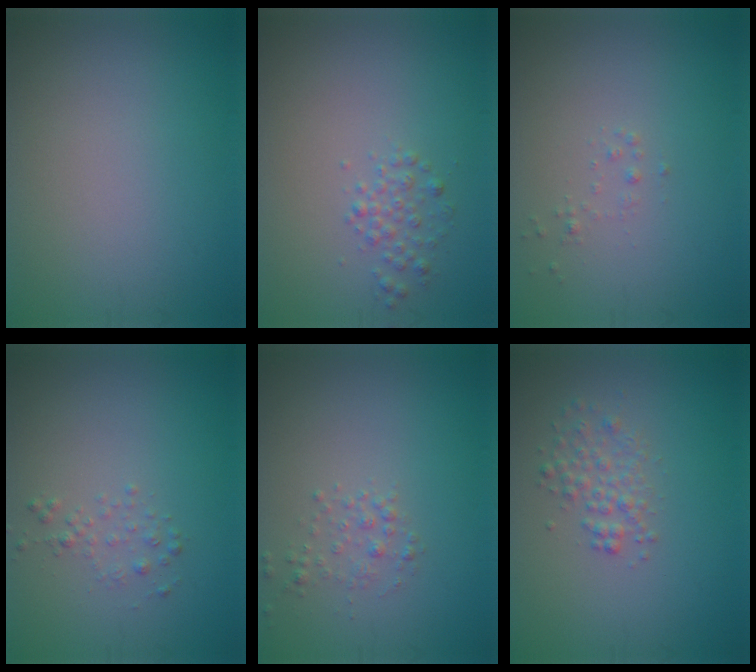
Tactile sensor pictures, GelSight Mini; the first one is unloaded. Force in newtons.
{"total": 1.5, "press": 1.5, "slide": 0.0}
{"total": 0.6, "press": 0.6, "slide": 0.0}
{"total": 1.1, "press": 1.1, "slide": 0.1}
{"total": 1.3, "press": 1.2, "slide": 0.1}
{"total": 2.0, "press": 2.0, "slide": 0.1}